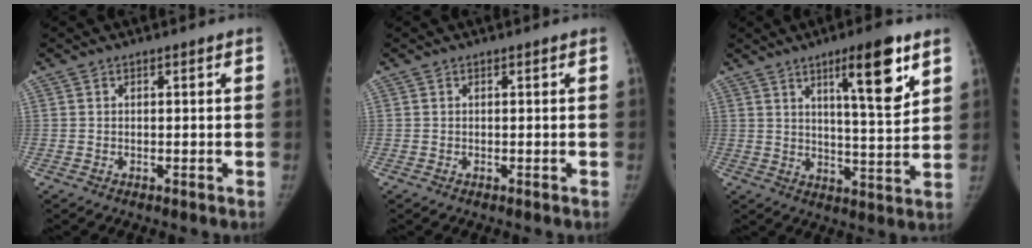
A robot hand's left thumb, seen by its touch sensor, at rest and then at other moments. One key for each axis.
{"total": 0.0}
{"total": 12.5, "fx": 6.6, "fy": 2.4, "fz": 10.4, "tx": -0.142, "ty": -0.039, "tz": 0.102}